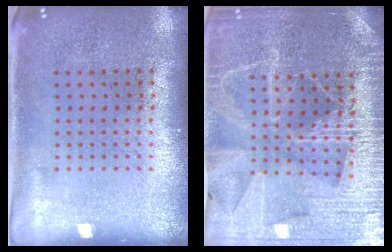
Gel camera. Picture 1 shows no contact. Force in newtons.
{"total": 4.5, "press": 4.2, "slide": 1.8}